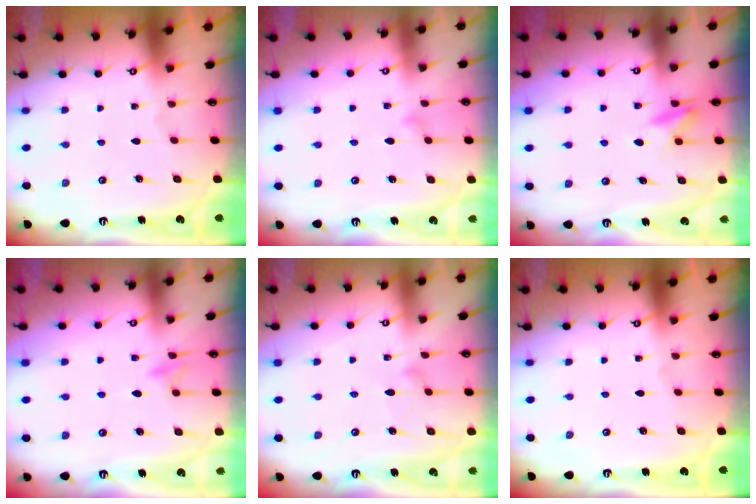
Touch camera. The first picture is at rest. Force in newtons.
{"total": 7.6, "press": 7.6, "slide": 0.5}
{"total": 8.4, "press": 8.2, "slide": 1.4}
{"total": 7.9, "press": 7.9, "slide": 0.8}
{"total": 9.3, "press": 9.3, "slide": 0.4}
{"total": 0.0}